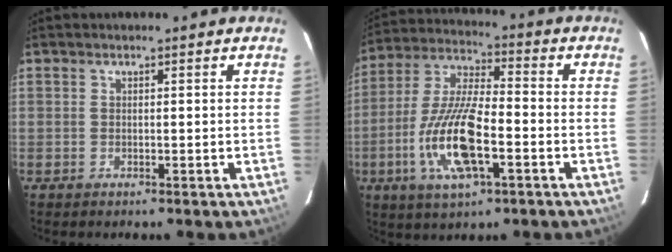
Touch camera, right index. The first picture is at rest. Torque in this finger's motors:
{"motor_torque": [2.14, 0.00, 1.05, 0.21]}